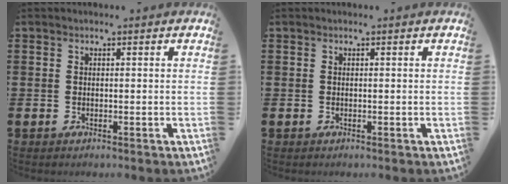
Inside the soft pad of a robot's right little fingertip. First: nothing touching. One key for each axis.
{"total": 0.0}